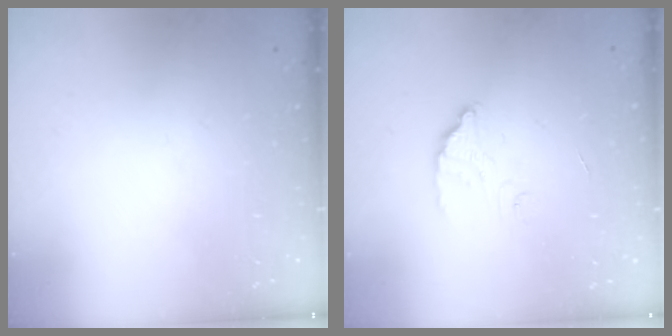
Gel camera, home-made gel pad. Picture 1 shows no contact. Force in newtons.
{"total": 3.0, "press": 3.0, "slide": 0.3}